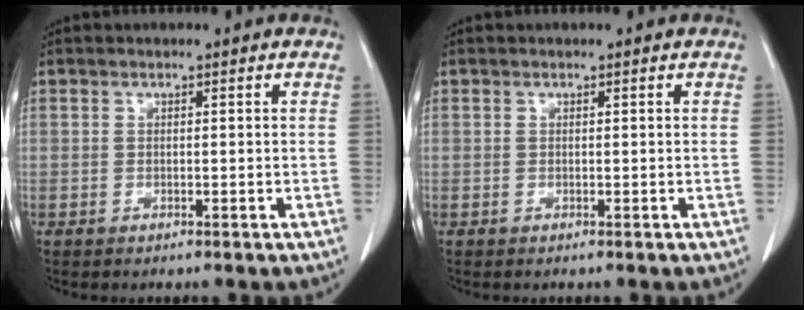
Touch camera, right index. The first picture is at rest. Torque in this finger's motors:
{"motor_torque": [0.13, -0.12, 0.00, 0.00]}